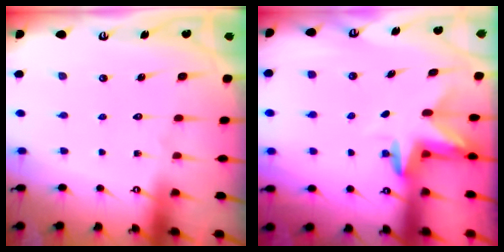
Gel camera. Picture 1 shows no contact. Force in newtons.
{"total": 3.1, "press": 3.1, "slide": 0.3}